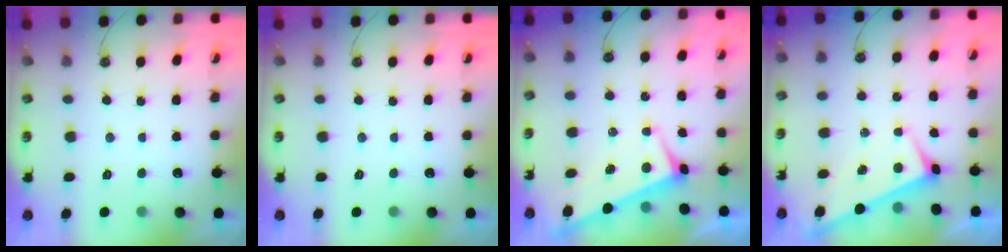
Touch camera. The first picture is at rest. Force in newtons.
{"total": 0.0}
{"total": 3.2, "press": 3.1, "slide": 0.8}
{"total": 1.7, "press": 1.7, "slide": 0.2}